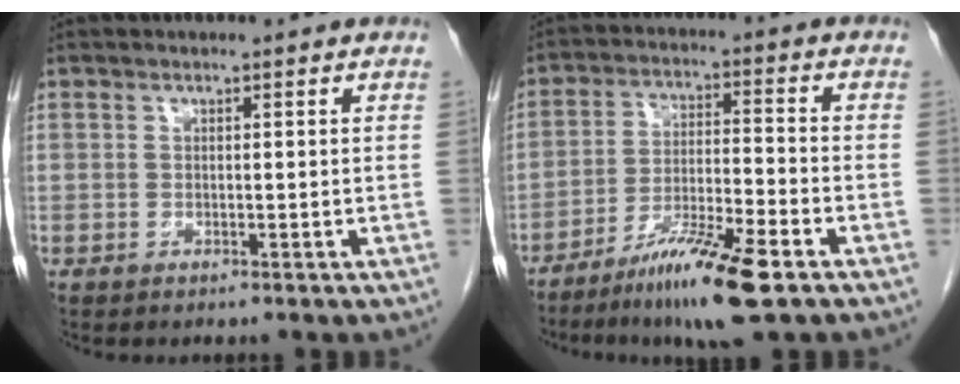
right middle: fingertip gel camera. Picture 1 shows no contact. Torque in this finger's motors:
{"motor_torque": [1.18, -0.96, 0.22, 0.11]}